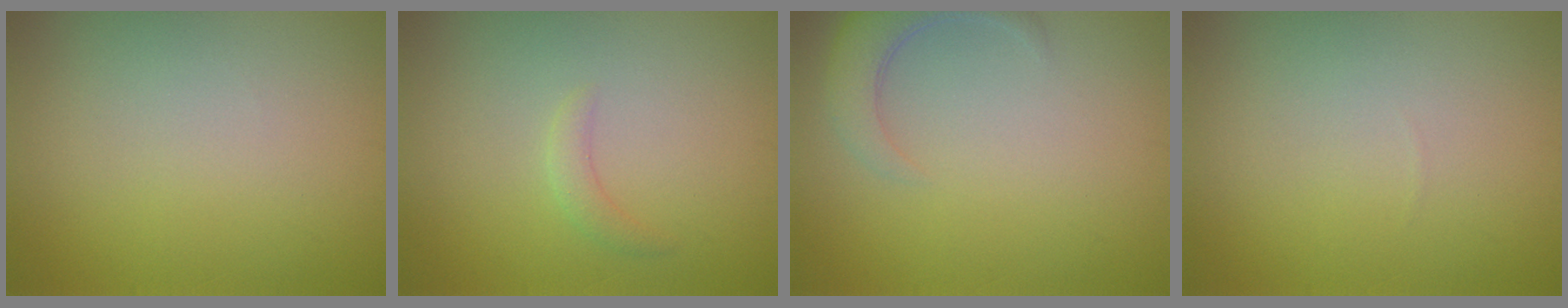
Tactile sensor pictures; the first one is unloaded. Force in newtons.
{"total": 1.2, "press": 1.2, "slide": 0.1}
{"total": 3.5, "press": 3.5, "slide": 0.4}
{"total": 0.0}